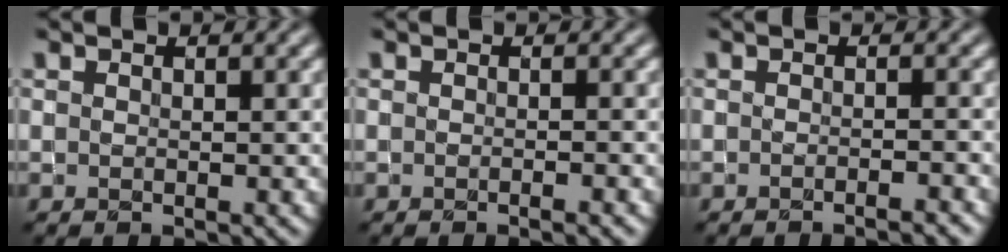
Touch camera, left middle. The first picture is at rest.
{"total": 1.2, "force": [-0.5, 0.4, 1.0], "torque": [-0.011, -0.006, -0.012]}
{"total": 2.0, "force": [-1.5, 0.4, 1.3], "torque": [-0.009, 0.002, -0.026]}